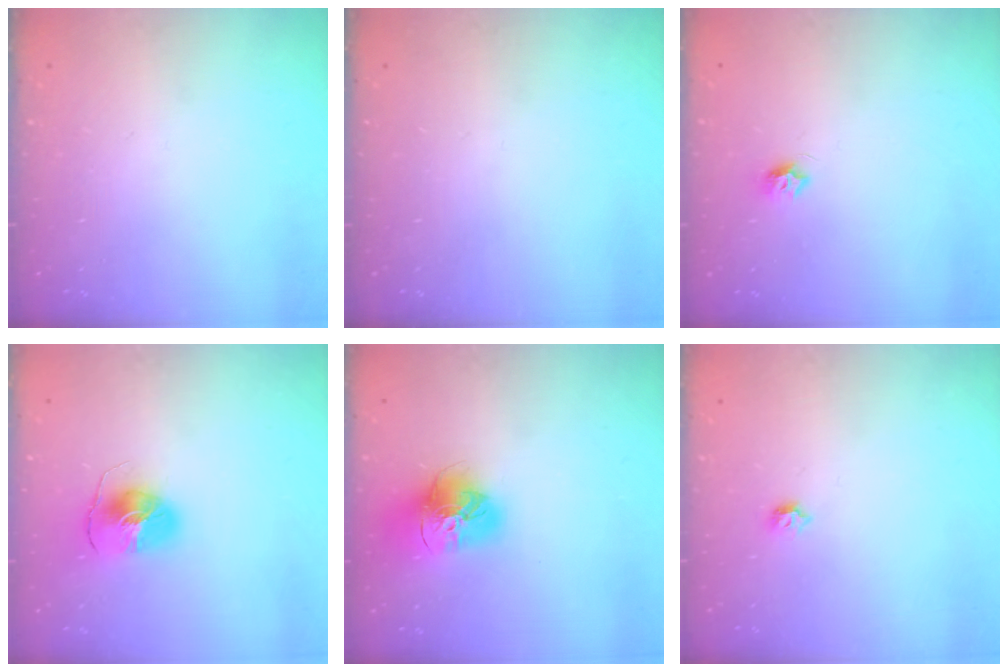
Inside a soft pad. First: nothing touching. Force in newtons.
{"total": 0.0}
{"total": 6.6, "press": 6.5, "slide": 0.6}
{"total": 8.3, "press": 8.2, "slide": 0.9}
{"total": 17.7, "press": 17.6, "slide": 1.8}
{"total": 4.8, "press": 4.7, "slide": 1.0}